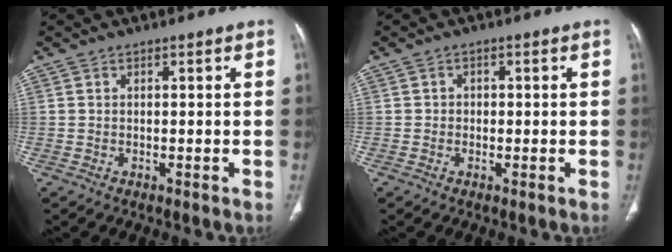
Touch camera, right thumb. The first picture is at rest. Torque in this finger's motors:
{"motor_torque": [-0.47, 0.06, -0.15, 0.64, -0.08]}